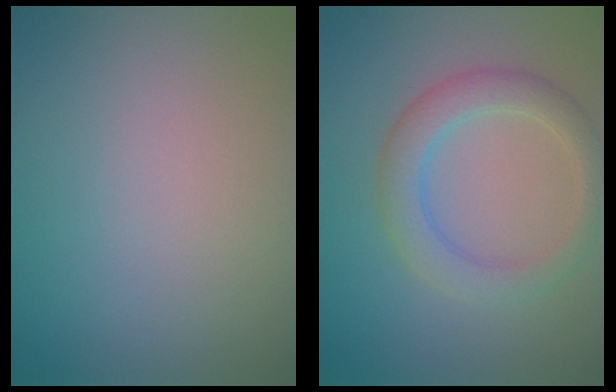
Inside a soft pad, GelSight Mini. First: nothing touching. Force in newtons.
{"total": 3.7, "press": 3.7, "slide": 0.3}